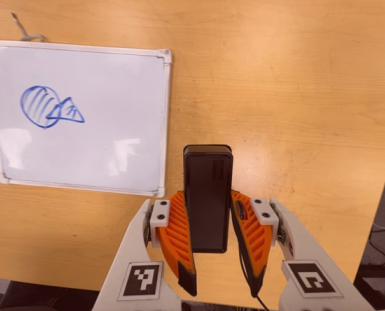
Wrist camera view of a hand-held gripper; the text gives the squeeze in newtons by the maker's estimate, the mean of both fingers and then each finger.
{"total": 5.2, "left": 3.6, "right": 6.8}